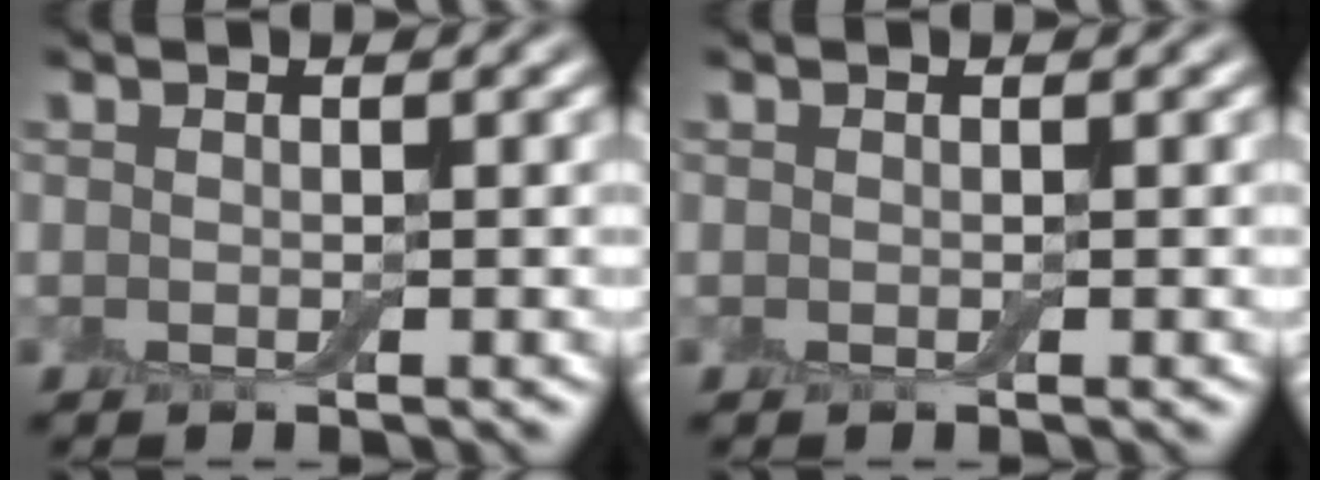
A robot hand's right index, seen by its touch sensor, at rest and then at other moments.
{"total": 0.0}